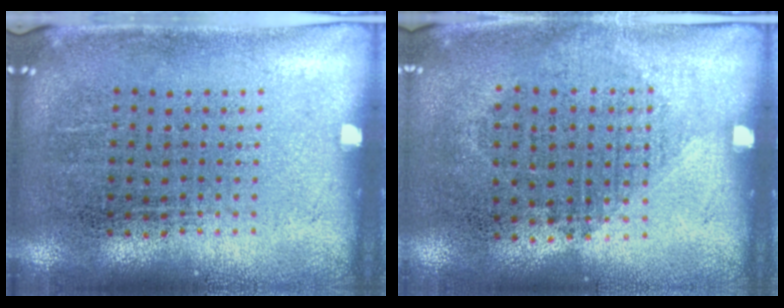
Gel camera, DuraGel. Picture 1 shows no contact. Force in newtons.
{"total": 1.0, "press": 0.9, "slide": 0.4}